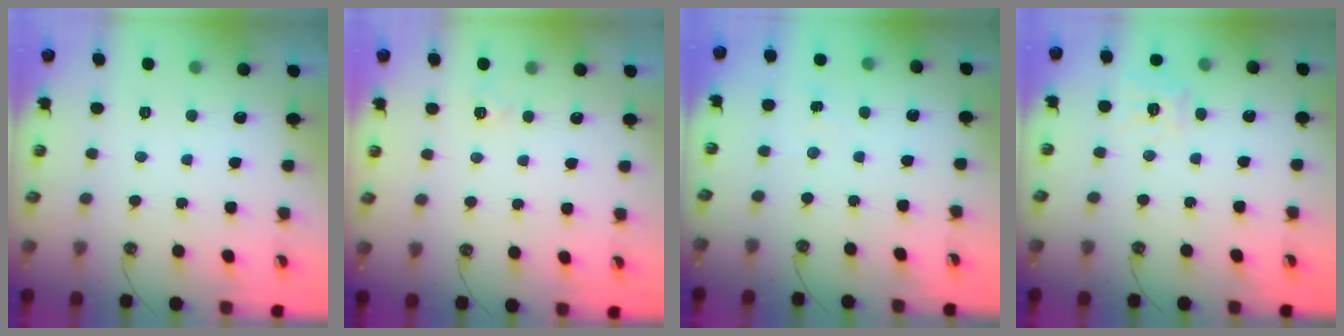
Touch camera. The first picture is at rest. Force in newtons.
{"total": 3.4, "press": 3.3, "slide": 0.5}
{"total": 4.0, "press": 4.0, "slide": 0.4}
{"total": 10.2, "press": 10.1, "slide": 1.2}